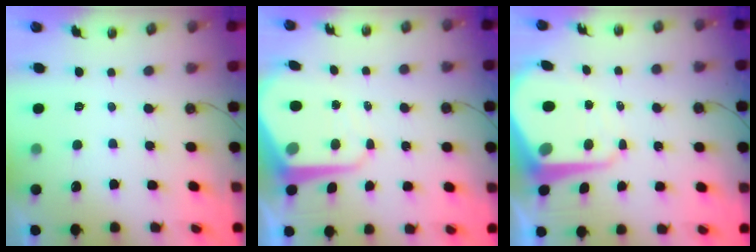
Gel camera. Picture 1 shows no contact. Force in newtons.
{"total": 9.5, "press": 9.5, "slide": 0.7}
{"total": 10.8, "press": 10.7, "slide": 1.0}